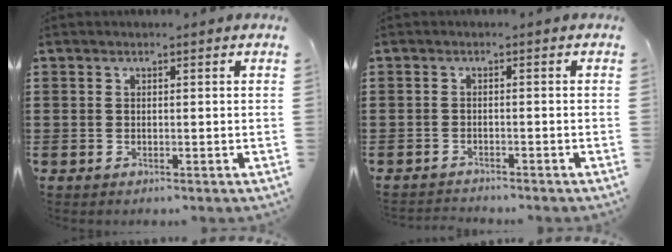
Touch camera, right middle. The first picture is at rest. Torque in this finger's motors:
{"motor_torque": [0.03, -0.01, -0.01, 0.03]}